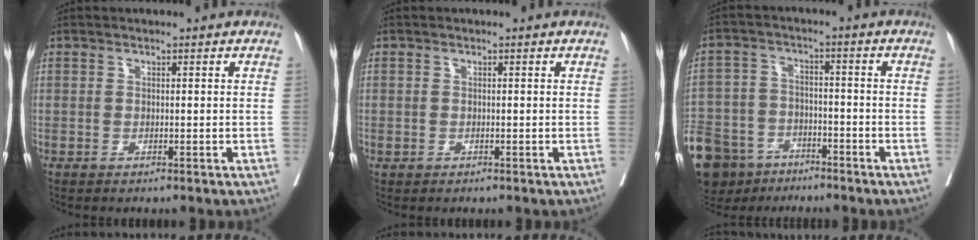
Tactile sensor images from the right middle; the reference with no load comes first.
{"total": 0.6, "force": [-0.2, 0.5, -0.1], "torque": [0.004, 0.007, -0.006]}
{"total": 18.7, "force": [-13.0, 11.1, 7.5], "torque": [-0.220, -0.014, -0.211]}